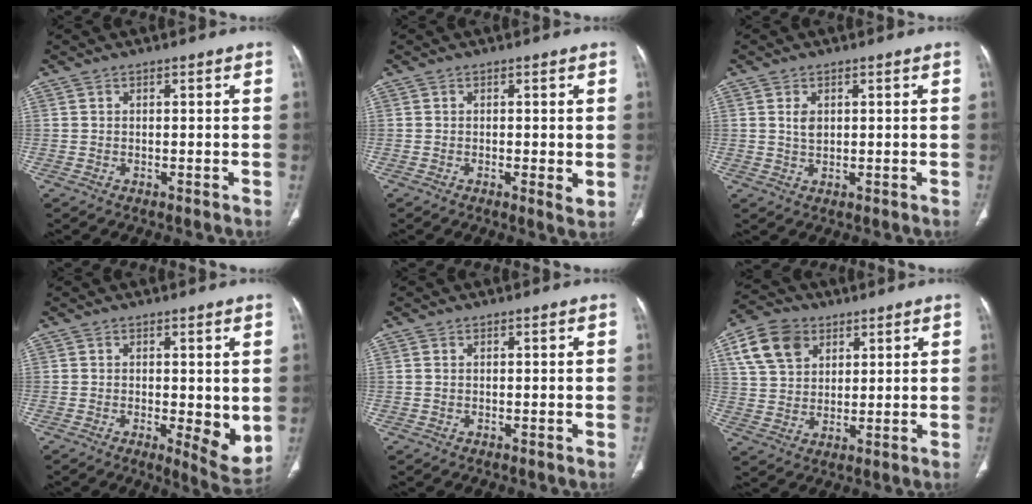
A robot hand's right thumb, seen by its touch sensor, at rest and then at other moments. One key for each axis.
{"total": 2.5, "fx": -0.3, "fy": 0.8, "fz": 2.4, "tx": -0.041, "ty": -0.009, "tz": -0.007}
{"total": 2.6, "fx": 0.7, "fy": 1.7, "fz": 1.8, "tx": -0.028, "ty": -0.003, "tz": 0.018}
{"total": 7.1, "fx": -0.4, "fy": 2.5, "fz": 6.6, "tx": -0.085, "ty": -0.020, "tz": -0.003}
{"total": 0.7, "fx": 0.2, "fy": 0.5, "fz": 0.5, "tx": -0.014, "ty": 0.004, "tz": 0.008}
{"total": 11.0, "fx": 5.0, "fy": 7.9, "fz": 5.7, "tx": -0.090, "ty": -0.005, "tz": 0.097}